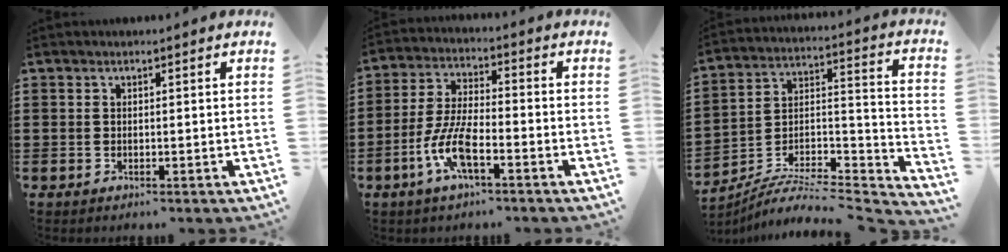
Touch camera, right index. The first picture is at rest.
{"total": 8.1, "force": [-3.8, 2.3, 6.8], "torque": [-0.161, -0.012, -0.075]}
{"total": 6.4, "force": [-5.5, 1.8, 2.9], "torque": [-0.050, -0.006, -0.110]}